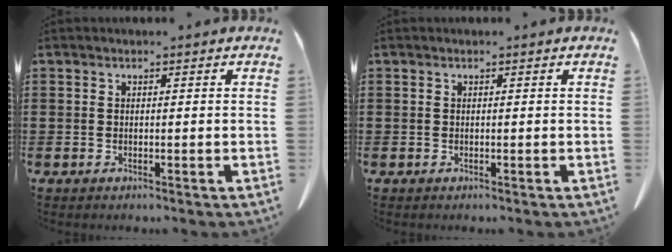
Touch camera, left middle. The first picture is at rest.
{"total": 0.0}